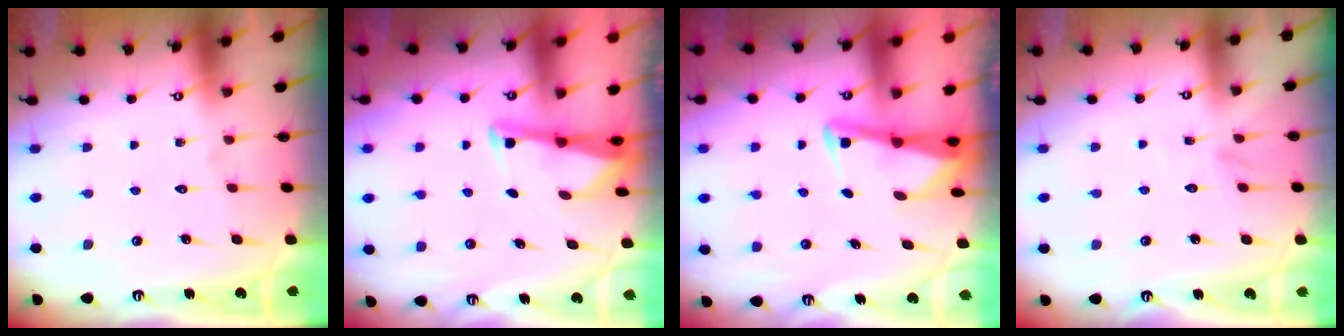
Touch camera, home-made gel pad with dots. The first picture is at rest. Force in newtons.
{"total": 2.9, "press": 2.9, "slide": 0.2}
{"total": 3.1, "press": 3.1, "slide": 0.4}
{"total": 2.9, "press": 2.9, "slide": 0.3}